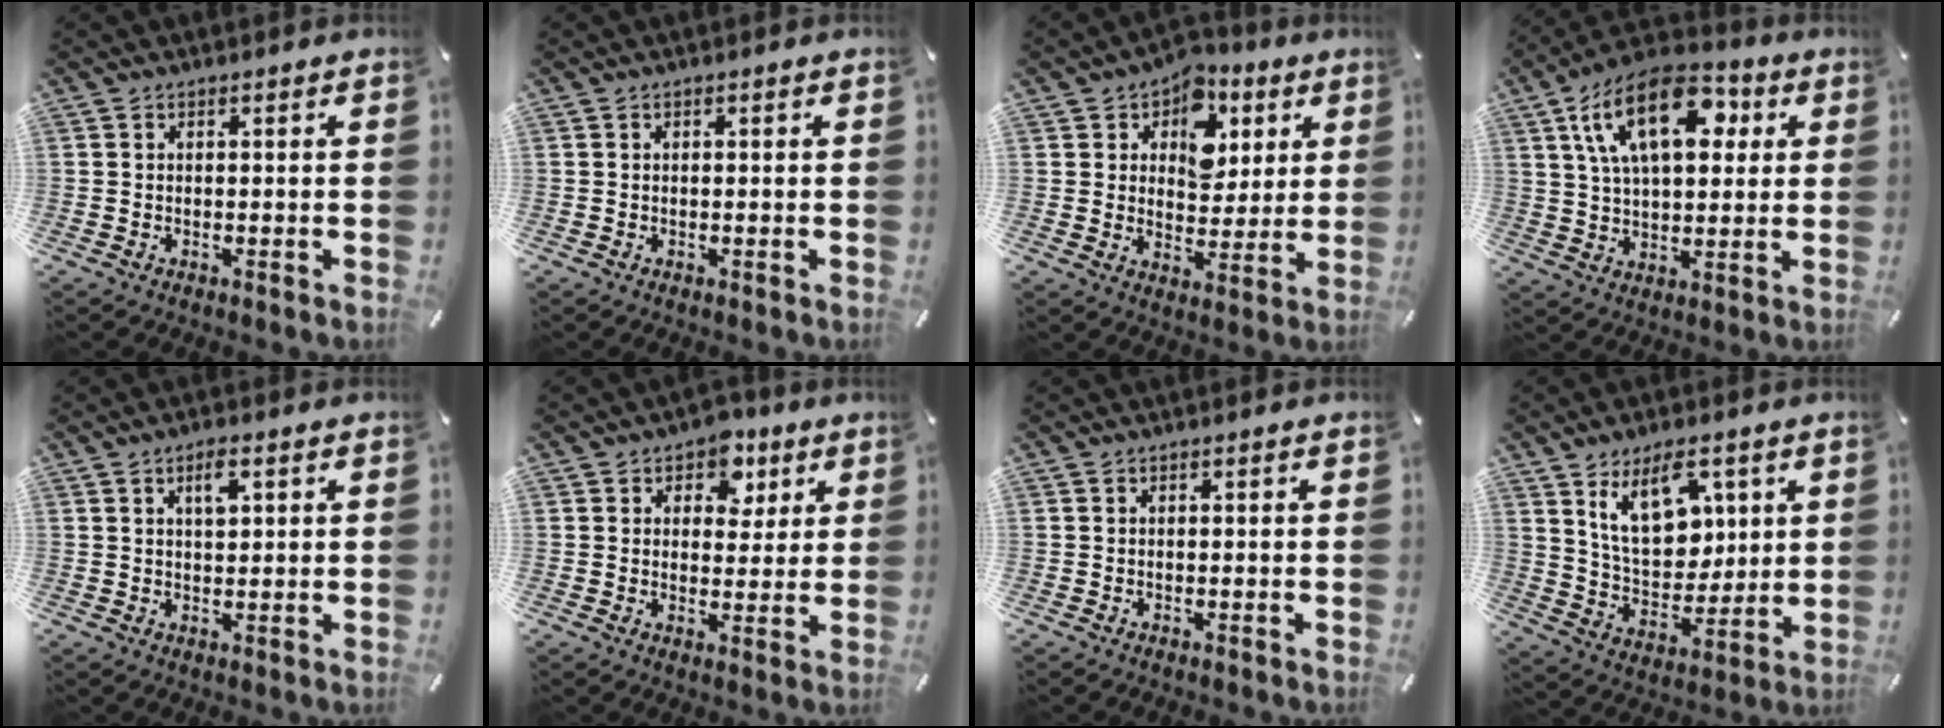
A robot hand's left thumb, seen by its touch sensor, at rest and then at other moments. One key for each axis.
{"total": 0.0}
{"total": 10.6, "fx": 4.2, "fy": 8.3, "fz": 5.1, "tx": -0.064, "ty": -0.021, "tz": 0.073}
{"total": 18.7, "fx": 6.9, "fy": 10.6, "fz": 13.8, "tx": -0.251, "ty": -0.005, "tz": 0.113}
{"total": 3.4, "fx": 1.8, "fy": 1.5, "fz": 2.5, "tx": -0.041, "ty": -0.001, "tz": 0.026}
{"total": 7.3, "fx": 3.8, "fy": 5.7, "fz": 2.5, "tx": -0.016, "ty": -0.018, "tz": 0.061}
{"total": 0.0}
{"total": 14.3, "fx": 6.9, "fy": 9.2, "fz": 8.5, "tx": -0.133, "ty": -0.019, "tz": 0.129}